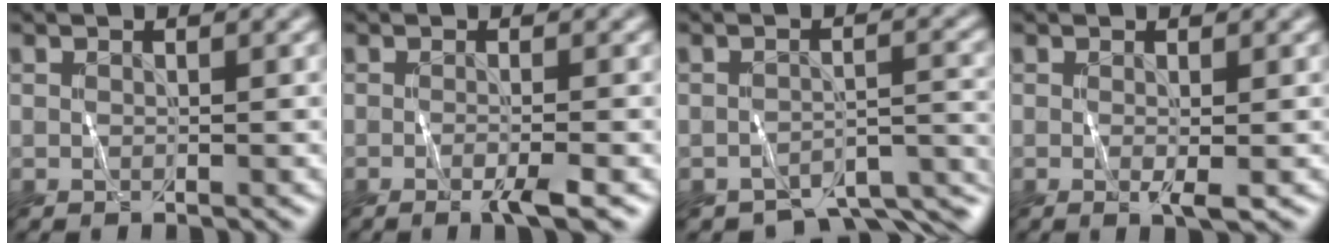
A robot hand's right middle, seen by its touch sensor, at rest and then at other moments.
{"total": 2.3, "force": [-0.8, 0.3, 2.1], "torque": [-0.031, -0.002, -0.017]}
{"total": 5.9, "force": [-5.3, 1.7, 2.1], "torque": [-0.025, -0.022, -0.064]}
{"total": 1.5, "force": [0.1, 0.1, 1.5], "torque": [-0.026, -0.008, -0.001]}